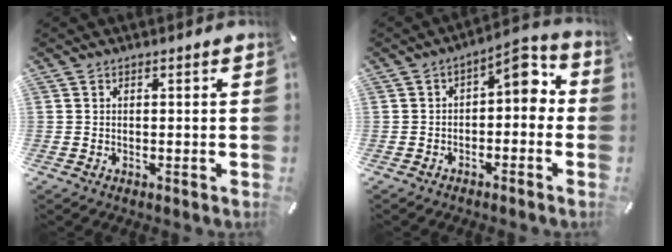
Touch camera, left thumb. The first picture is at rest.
{"total": 6.5, "force": [1.1, 3.3, 5.5], "torque": [-0.071, -0.015, 0.005]}